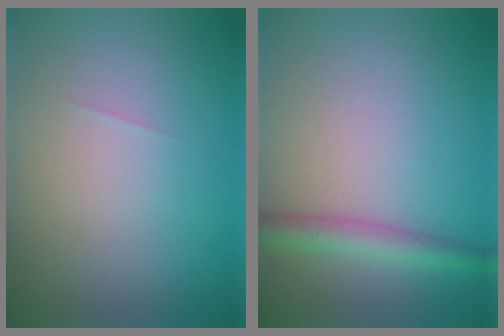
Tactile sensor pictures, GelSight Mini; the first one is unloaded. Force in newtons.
{"total": 2.9, "press": 2.9, "slide": 0.1}